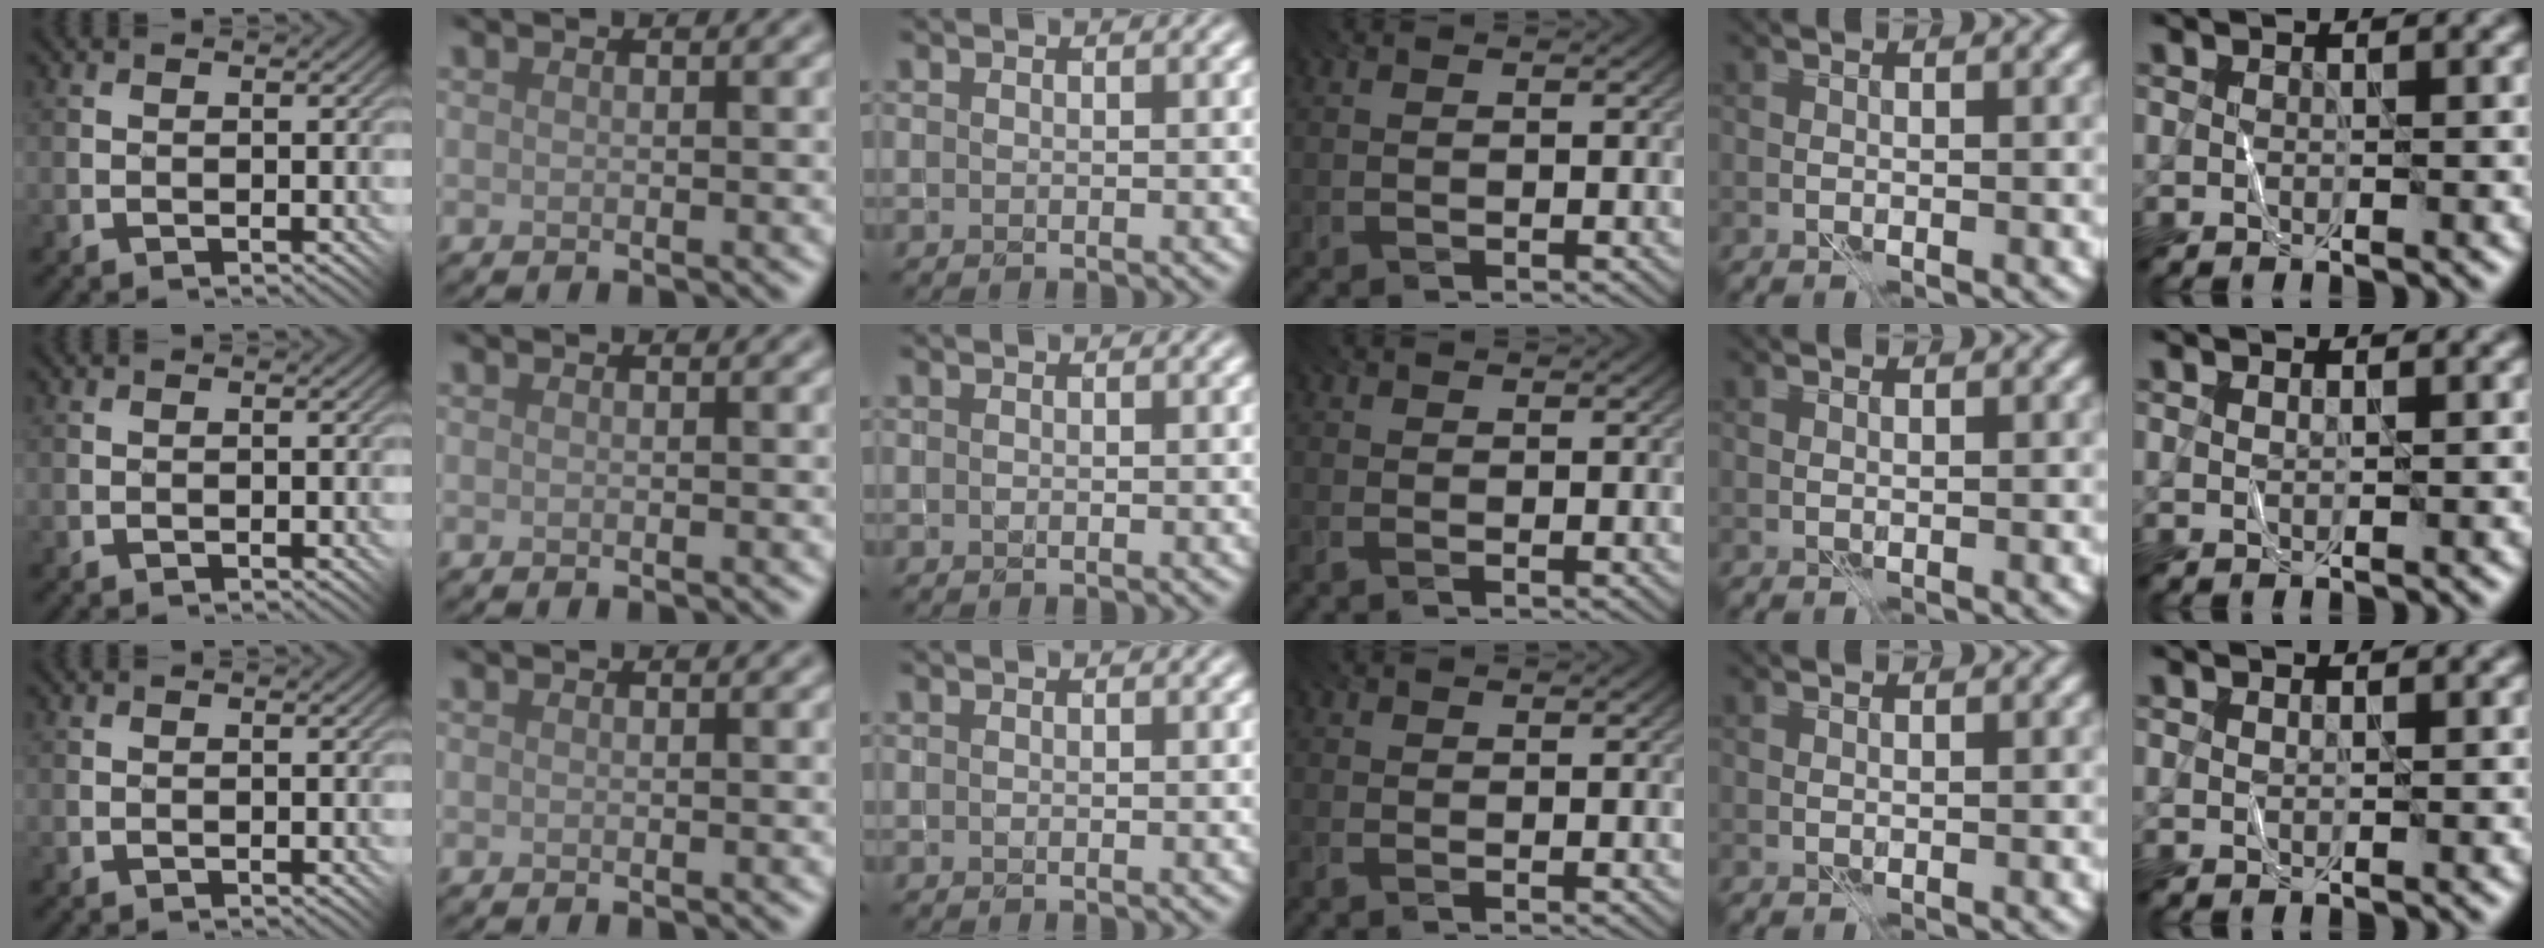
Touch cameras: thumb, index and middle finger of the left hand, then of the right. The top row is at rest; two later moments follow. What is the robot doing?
{"motion": "fold", "object": "shorts"}